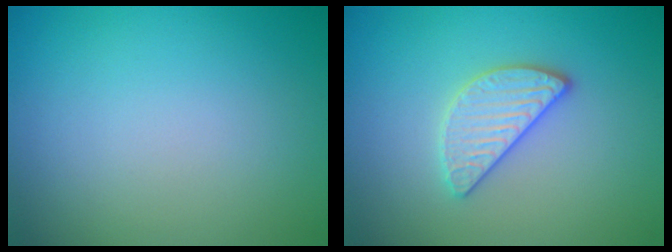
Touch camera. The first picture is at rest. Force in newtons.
{"total": 3.0, "press": 2.8, "slide": 1.1}